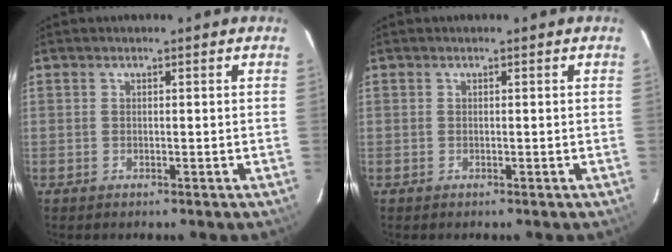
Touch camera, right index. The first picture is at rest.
{"total": 0.0}